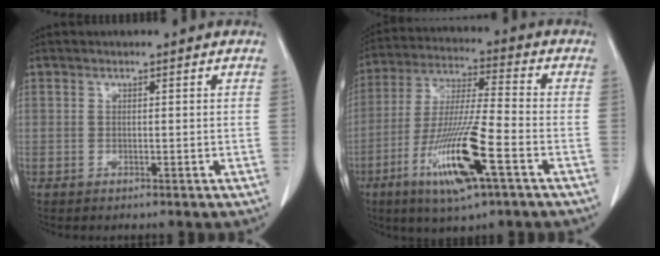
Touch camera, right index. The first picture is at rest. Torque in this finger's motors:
{"motor_torque": [1.59, -0.55, 0.43, 0.20]}